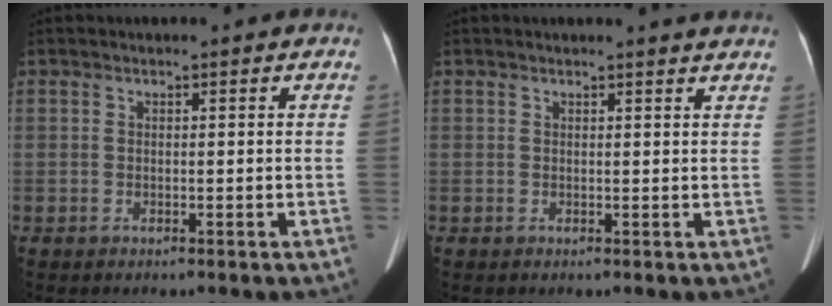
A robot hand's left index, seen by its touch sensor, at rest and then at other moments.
{"total": 3.3, "force": [3.1, -0.3, 0.9], "torque": [-0.014, -0.002, 0.025]}